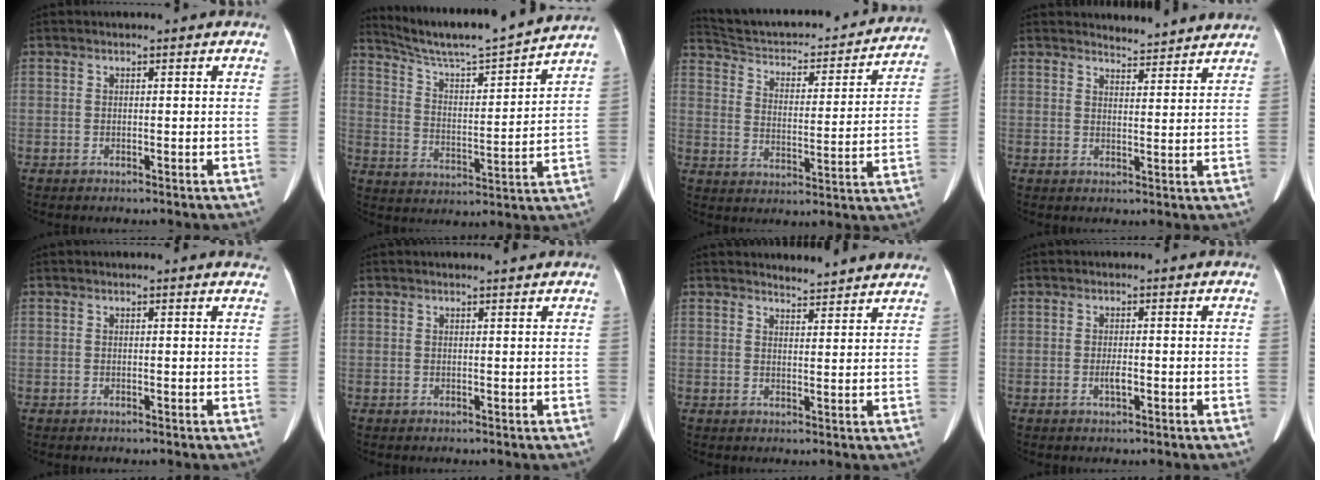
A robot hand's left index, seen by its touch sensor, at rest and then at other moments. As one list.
[{"total": 15.8, "force": [14.8, -1.5, 5.4], "torque": [-0.104, -0.013, 0.230]}, {"total": 24.6, "force": [22.7, 5.3, 8.0], "torque": [-0.133, -0.016, 0.304]}, {"total": 5.4, "force": [5.4, 0.6, 0.1], "torque": [-0.012, 0.006, 0.063]}, {"total": 1.9, "force": [1.8, 0.2, 0.4], "torque": [-0.010, -0.005, 0.003]}, {"total": 1.2, "force": [1.1, -0.2, 0.3], "torque": [-0.011, -0.003, 0.018]}, {"total": 5.9, "force": [5.8, 0.6, 0.7], "torque": [-0.015, 0.005, 0.061]}, {"total": 1.5, "force": [-0.4, 0.3, 1.4], "torque": [-0.029, -0.001, -0.006]}]